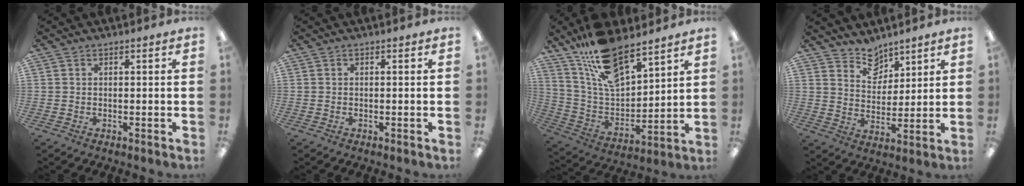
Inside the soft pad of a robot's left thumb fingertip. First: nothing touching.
{"total": 0.0}
{"total": 16.0, "force": [12.5, 6.0, 8.0], "torque": [-0.164, -0.071, 0.226]}
{"total": 7.8, "force": [6.7, 4.0, 0.6], "torque": [-0.010, -0.050, 0.125]}